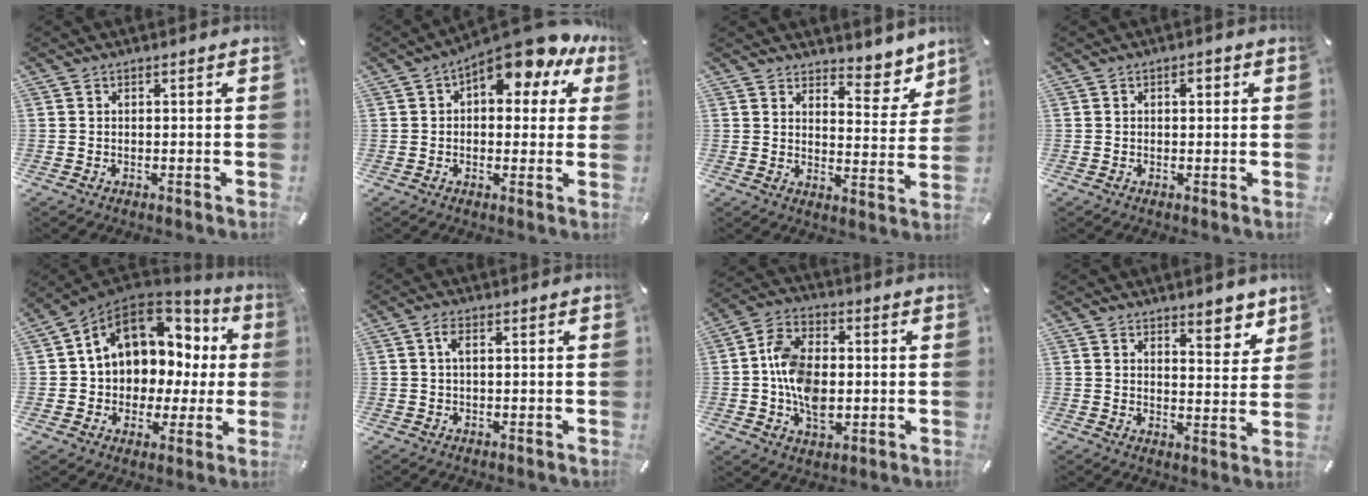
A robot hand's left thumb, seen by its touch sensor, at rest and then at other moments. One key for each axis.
{"total": 12.2, "fx": 7.4, "fy": 5.4, "fz": 8.0, "tx": -0.107, "ty": -0.049, "tz": 0.129}
{"total": 8.2, "fx": 6.6, "fy": 4.1, "fz": 2.5, "tx": -0.005, "ty": -0.066, "tz": 0.112}
{"total": 2.1, "fx": 0.5, "fy": 1.1, "fz": 1.7, "tx": -0.018, "ty": 0.001, "tz": 0.004}
{"total": 13.2, "fx": 5.4, "fy": 10.1, "fz": 6.5, "tx": -0.125, "ty": -0.028, "tz": 0.102}
{"total": 2.0, "fx": 0.4, "fy": 0.6, "fz": 1.9, "tx": -0.039, "ty": 0.003, "tz": 0.005}
{"total": 11.7, "fx": -1.3, "fy": 8.1, "fz": 8.5, "tx": -0.176, "ty": 0.012, "tz": -0.021}
{"total": 6.7, "fx": 5.5, "fy": 3.0, "fz": 2.4, "tx": -0.009, "ty": -0.046, "tz": 0.092}